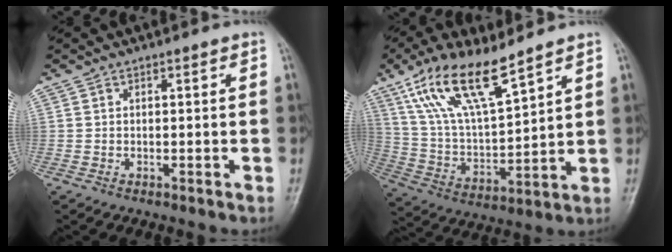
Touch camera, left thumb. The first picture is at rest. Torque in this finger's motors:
{"motor_torque": [0.39, 0.42, 1.41, -1.36, 0.56]}